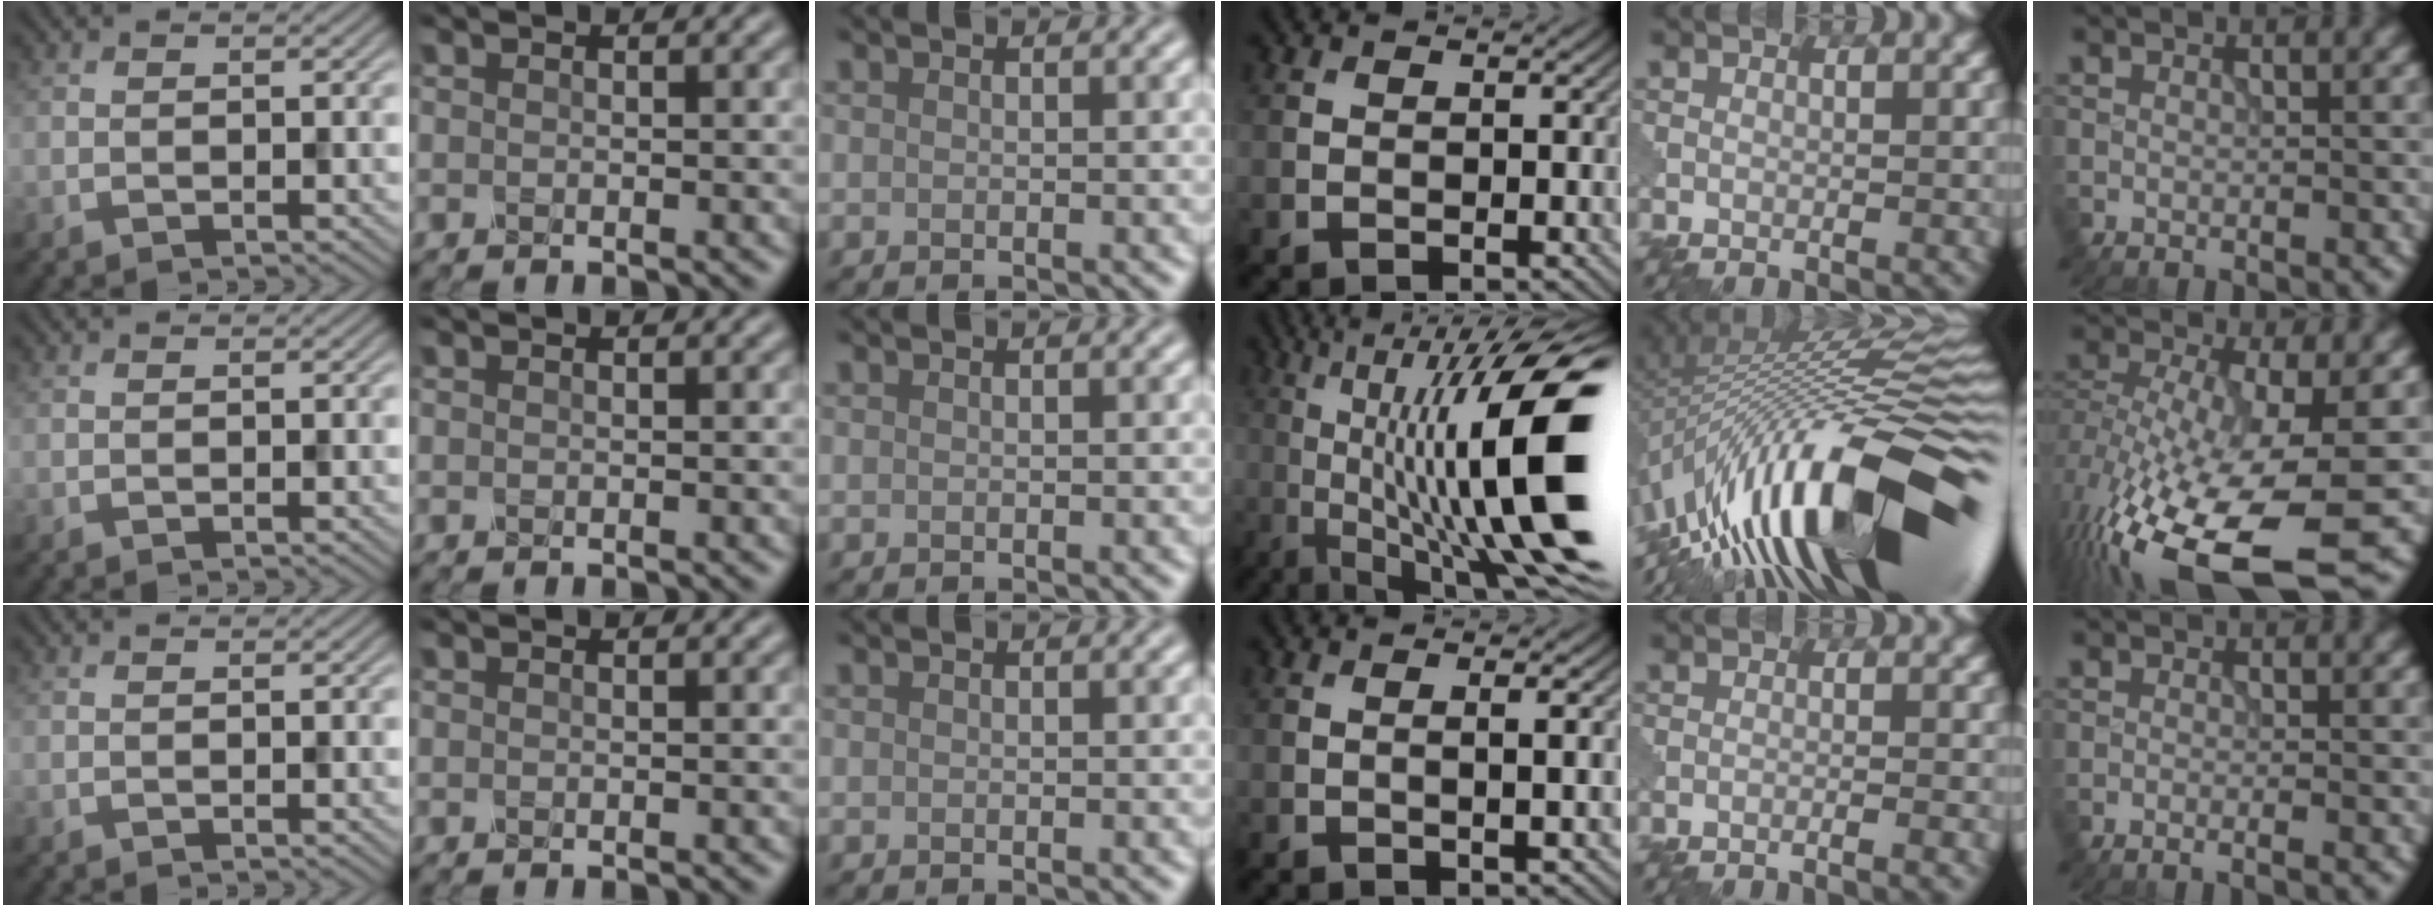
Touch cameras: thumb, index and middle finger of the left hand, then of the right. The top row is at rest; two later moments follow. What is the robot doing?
{"motion": "shake", "object": "plastic piggy bank"}